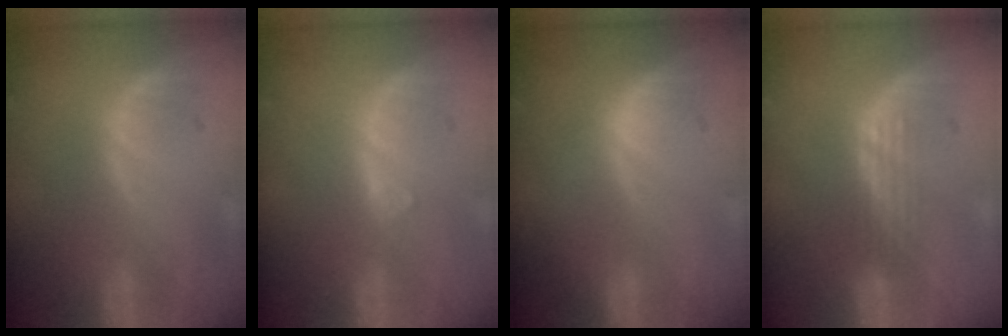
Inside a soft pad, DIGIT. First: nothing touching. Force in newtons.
{"total": 1.2, "press": 1.2, "slide": 0.3}
{"total": 0.0}
{"total": 2.9, "press": 2.6, "slide": 1.4}